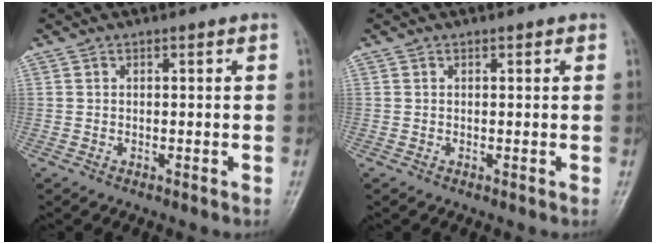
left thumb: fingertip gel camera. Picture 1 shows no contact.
{"total": 0.6, "force": [0.4, 0.4, 0.3], "torque": [-0.002, -0.002, 0.001]}